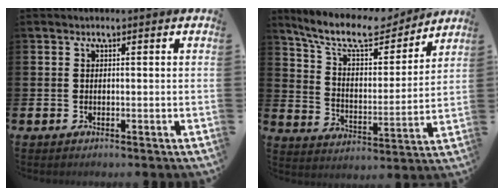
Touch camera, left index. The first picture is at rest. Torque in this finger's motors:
{"motor_torque": [1.08, -1.06, 0.22, 0.11]}